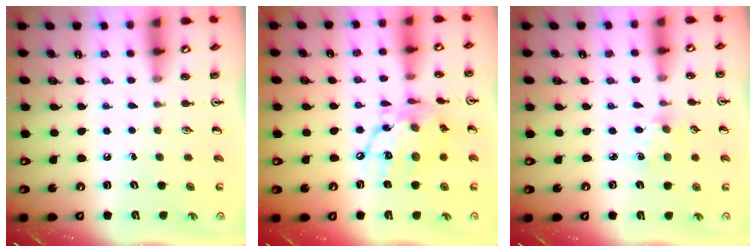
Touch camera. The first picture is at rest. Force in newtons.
{"total": 14.9, "press": 14.9, "slide": 1.1}
{"total": 1.2, "press": 1.2, "slide": 0.2}